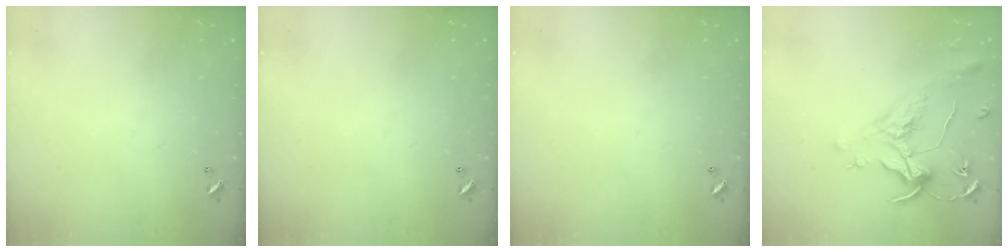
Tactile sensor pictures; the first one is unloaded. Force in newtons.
{"total": 0.0}
{"total": 0.0}
{"total": 1.6, "press": 1.4, "slide": 0.7}